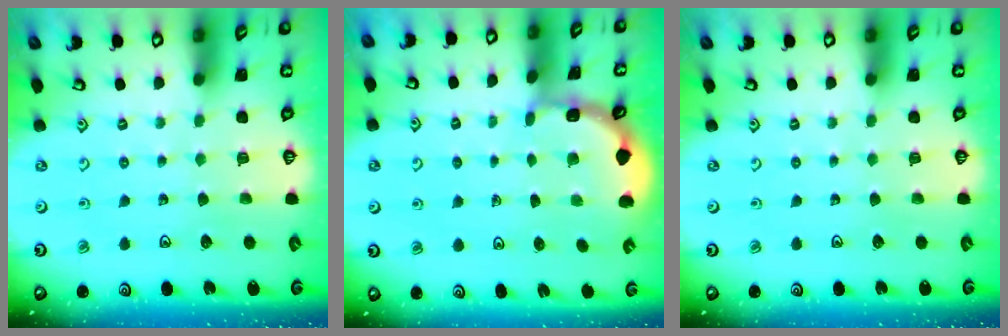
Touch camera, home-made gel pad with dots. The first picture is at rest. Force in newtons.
{"total": 2.1, "press": 2.1, "slide": 0.2}
{"total": 0.0}